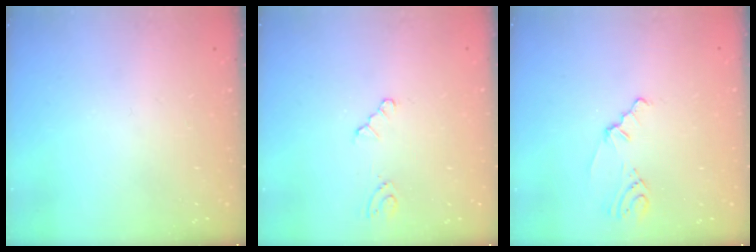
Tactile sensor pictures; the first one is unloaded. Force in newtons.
{"total": 2.1, "press": 2.1, "slide": 0.3}
{"total": 1.5, "press": 1.4, "slide": 0.7}